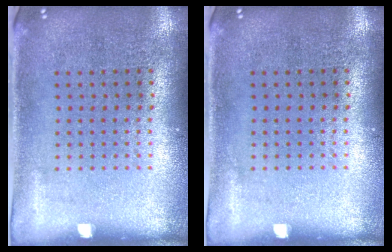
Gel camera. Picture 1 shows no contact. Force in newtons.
{"total": 0.0}